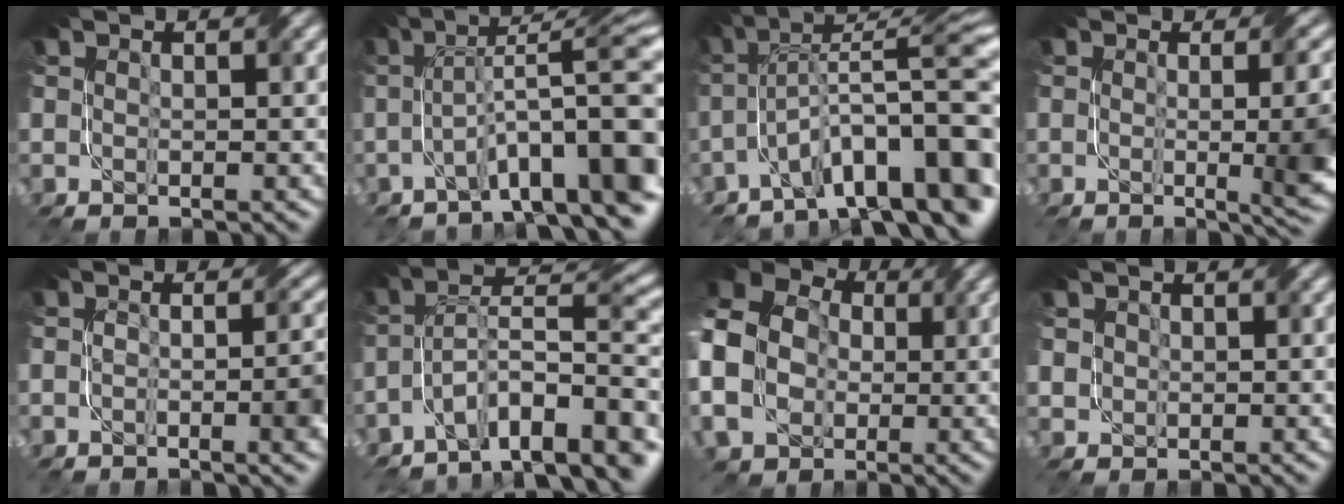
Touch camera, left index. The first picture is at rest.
{"total": 11.0, "force": [-3.2, 2.4, 10.2], "torque": [-0.139, 0.032, -0.048]}
{"total": 12.6, "force": [-5.9, 3.3, 10.6], "torque": [-0.155, 0.028, -0.088]}
{"total": 9.1, "force": [-0.4, 3.6, 8.3], "torque": [-0.059, -0.001, -0.004]}
{"total": 3.8, "force": [-1.2, 1.1, 3.5], "torque": [-0.055, -0.006, -0.017]}
{"total": 10.0, "force": [-6.4, 3.3, 7.0], "torque": [-0.095, 0.008, -0.122]}
{"total": 13.5, "force": [-1.5, 11.4, 7.0], "torque": [-0.166, -0.013, -0.061]}
{"total": 1.8, "force": [0.8, 1.6, 0.4], "torque": [-0.017, 0.002, 0.027]}